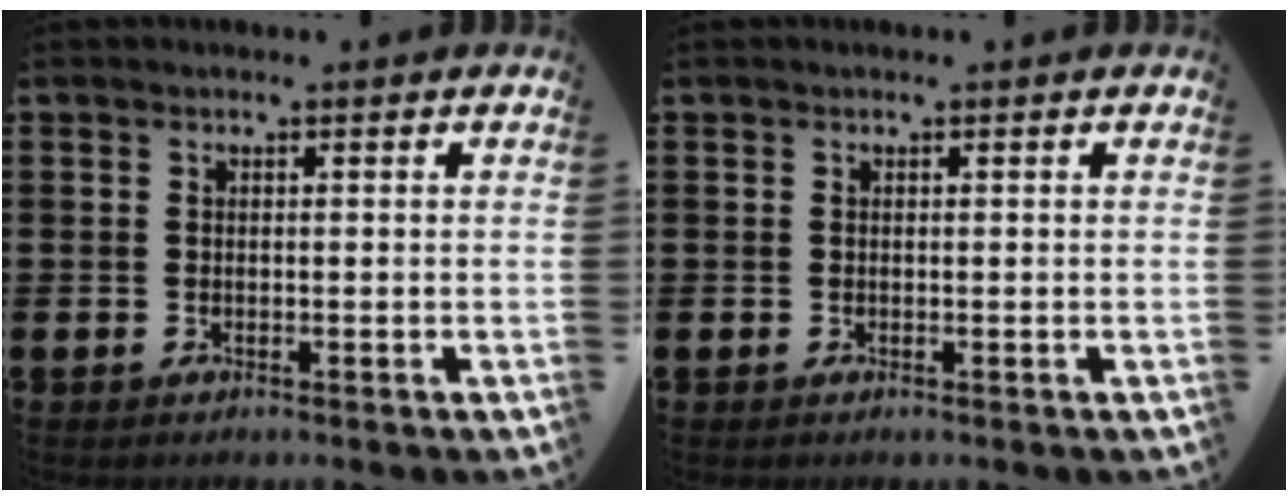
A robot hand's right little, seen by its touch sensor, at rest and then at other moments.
{"total": 0.0}